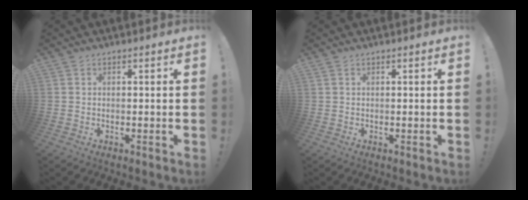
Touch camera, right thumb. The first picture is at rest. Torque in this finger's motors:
{"motor_torque": [0.05, 0.05, 0.14, 0.02, 0.02]}